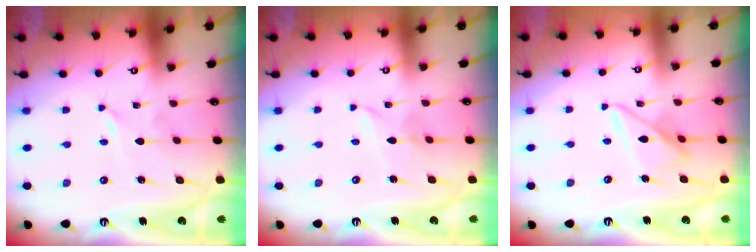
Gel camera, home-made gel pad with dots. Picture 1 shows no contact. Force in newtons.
{"total": 2.5, "press": 2.5, "slide": 0.2}
{"total": 10.4, "press": 10.3, "slide": 0.8}